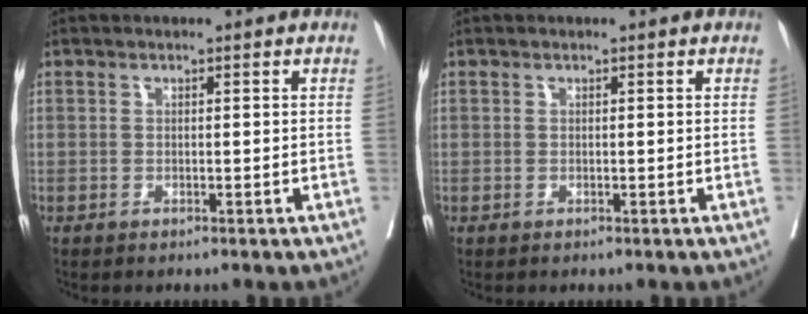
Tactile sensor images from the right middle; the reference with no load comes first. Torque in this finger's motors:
{"motor_torque": [0.00, 0.00, 0.00, 0.00]}